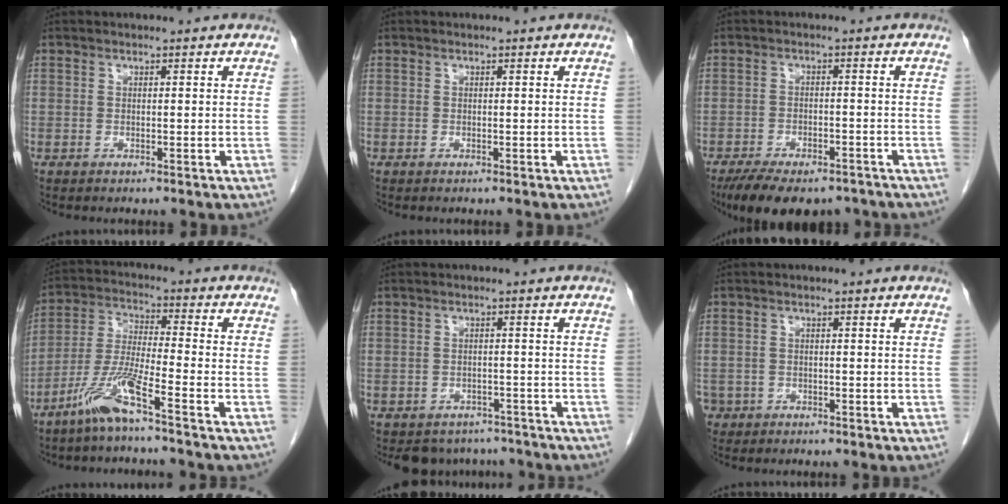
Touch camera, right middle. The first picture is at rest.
{"total": 0.0}
{"total": 13.3, "force": [-10.4, 5.4, 6.4], "torque": [-0.113, -0.005, -0.146]}
{"total": 8.3, "force": [-5.6, -0.5, 6.1], "torque": [-0.135, -0.014, -0.116]}
{"total": 6.4, "force": [-5.7, 2.9, 0.2], "torque": [0.008, 0.006, -0.070]}
{"total": 2.8, "force": [-1.6, 2.2, 0.1], "torque": [-0.002, 0.005, -0.029]}